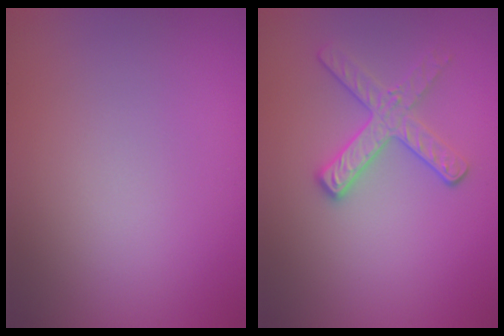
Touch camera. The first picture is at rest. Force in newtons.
{"total": 2.8, "press": 2.6, "slide": 1.0}